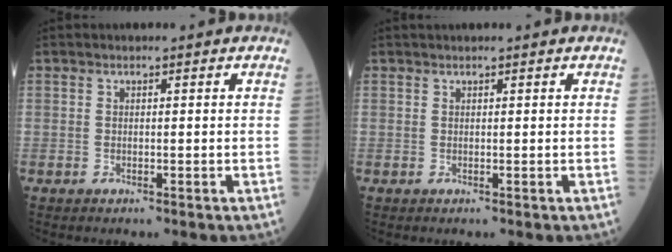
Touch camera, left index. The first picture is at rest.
{"total": 1.1, "force": [1.0, 0.0, 0.4], "torque": [-0.006, 0.021, 0.019]}